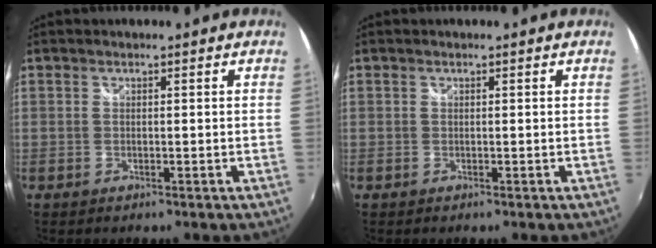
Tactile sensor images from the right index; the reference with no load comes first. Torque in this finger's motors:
{"motor_torque": [0.24, 0.29, -0.03, 0.01]}